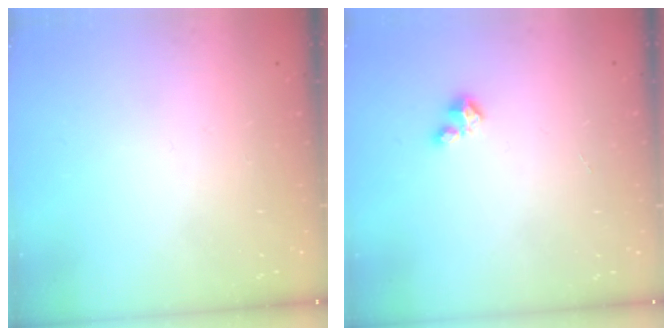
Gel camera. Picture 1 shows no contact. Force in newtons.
{"total": 1.5, "press": 1.5, "slide": 0.2}